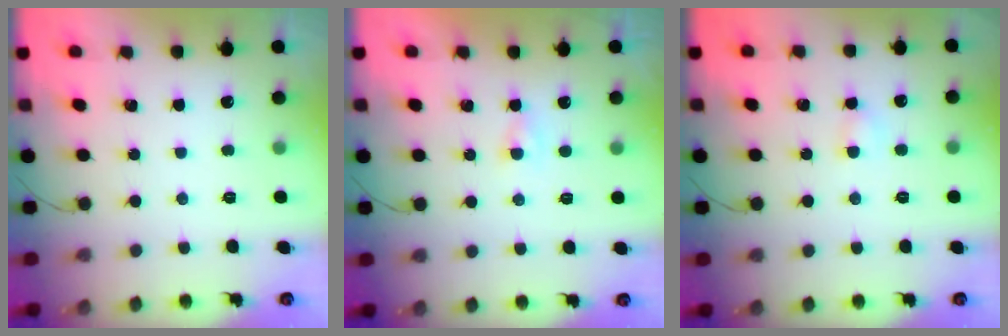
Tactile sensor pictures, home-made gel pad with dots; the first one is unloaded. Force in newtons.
{"total": 0.9, "press": 0.7, "slide": 0.6}
{"total": 2.9, "press": 2.8, "slide": 0.8}